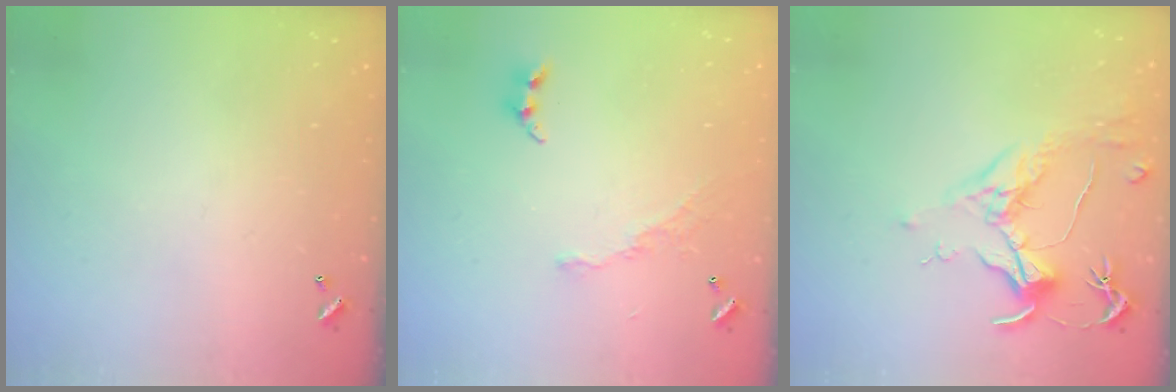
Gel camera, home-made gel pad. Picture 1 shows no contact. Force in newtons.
{"total": 7.1, "press": 7.1, "slide": 0.6}
{"total": 1.8, "press": 1.5, "slide": 0.9}